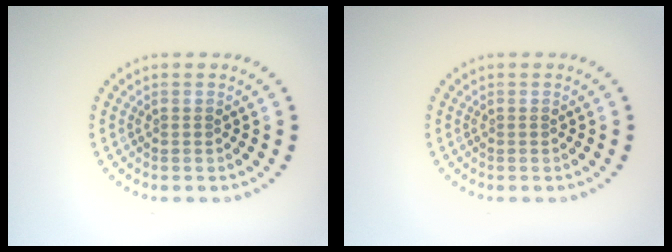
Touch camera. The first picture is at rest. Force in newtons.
{"total": 0.0}